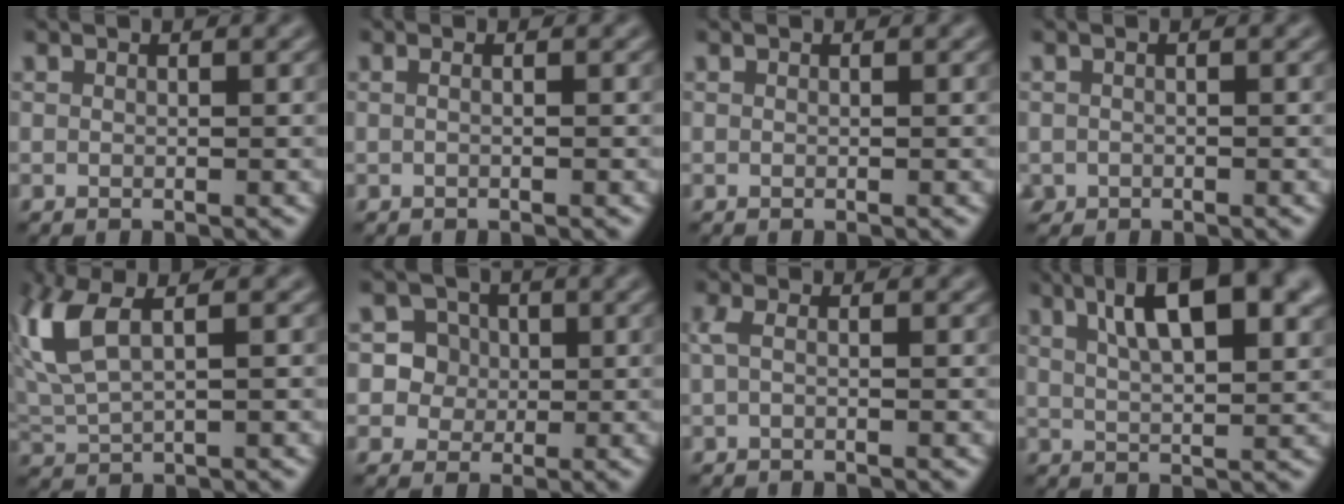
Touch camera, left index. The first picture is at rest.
{"total": 0.9, "force": [0.0, 0.4, 0.8], "torque": [-0.006, -0.010, -0.006]}
{"total": 0.0}
{"total": 0.7, "force": [-0.5, 0.5, -0.1], "torque": [0.000, -0.006, -0.007]}
{"total": 5.5, "force": [2.1, 2.3, 4.6], "torque": [-0.120, 0.007, 0.045]}
{"total": 4.2, "force": [0.8, 3.9, 1.1], "torque": [-0.006, 0.011, 0.013]}
{"total": 1.1, "force": [-0.1, 0.3, 1.0], "torque": [-0.028, 0.000, -0.003]}
{"total": 9.9, "force": [4.6, 3.5, 8.1], "torque": [-0.117, 0.017, 0.069]}